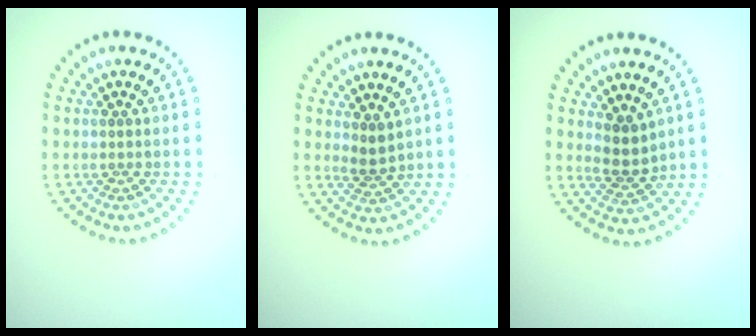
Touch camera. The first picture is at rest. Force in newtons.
{"total": 1.6, "press": 1.2, "slide": 1.0}
{"total": 2.4, "press": 2.0, "slide": 1.4}